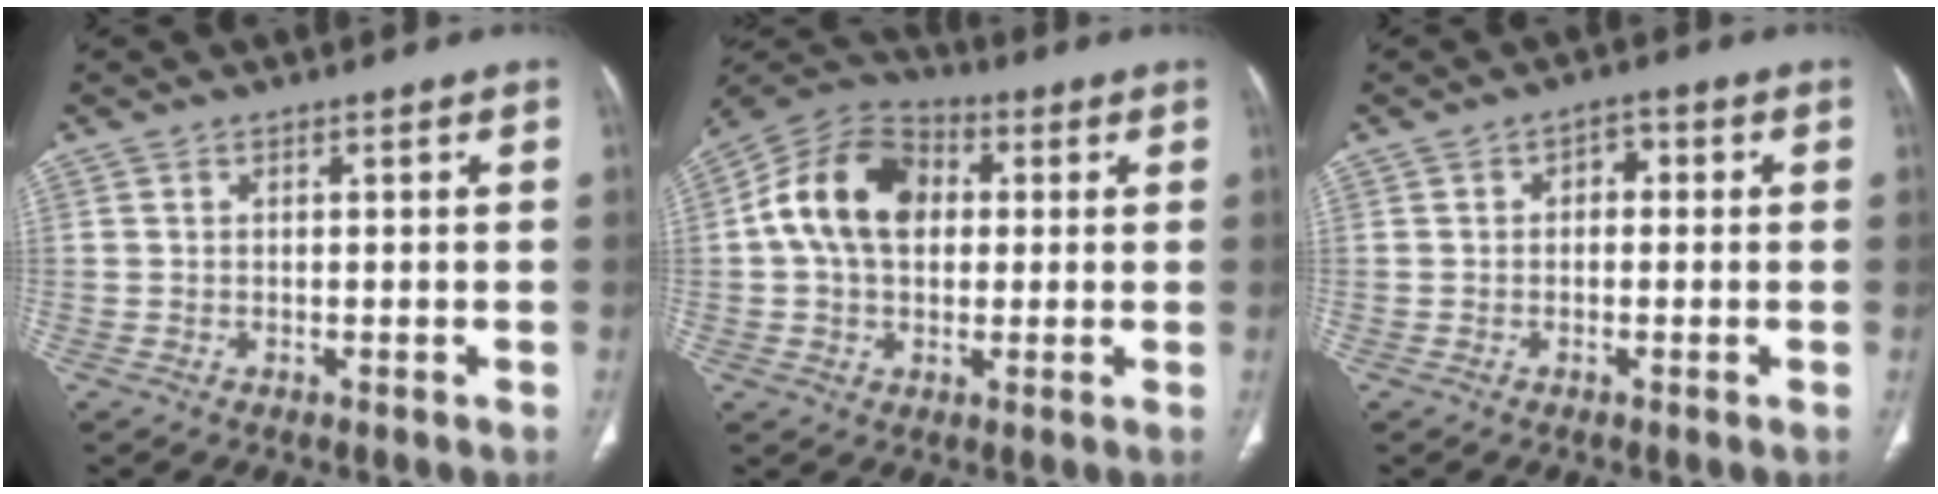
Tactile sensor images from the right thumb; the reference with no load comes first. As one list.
[{"total": 14.9, "force": [2.0, 10.5, 10.3], "torque": [-0.166, 0.024, 0.024]}, {"total": 2.7, "force": [0.2, 1.9, 1.9], "torque": [-0.012, 0.010, -0.005]}]